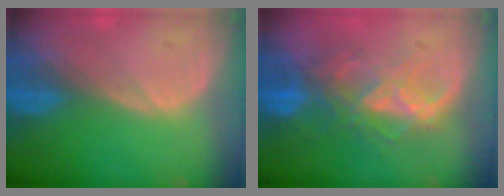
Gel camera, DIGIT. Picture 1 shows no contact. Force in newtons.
{"total": 8.7, "press": 7.5, "slide": 4.3}